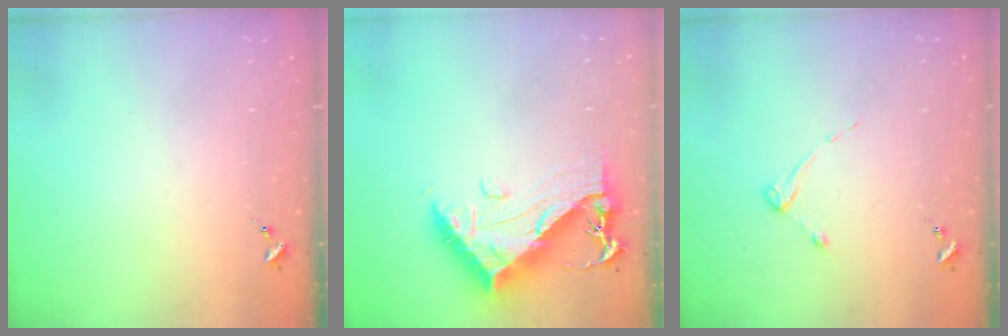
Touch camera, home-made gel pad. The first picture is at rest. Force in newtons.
{"total": 14.0, "press": 14.0, "slide": 1.3}
{"total": 3.0, "press": 3.0, "slide": 0.4}